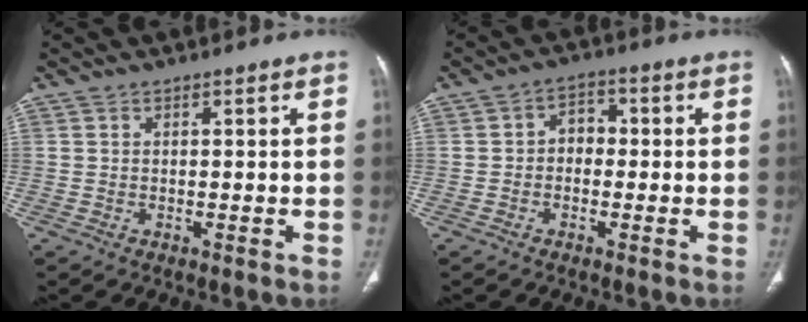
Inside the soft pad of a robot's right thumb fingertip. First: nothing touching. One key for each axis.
{"total": 4.1, "fx": -0.4, "fy": 3.2, "fz": 2.5, "tx": -0.018, "ty": 0.018, "tz": -0.018}